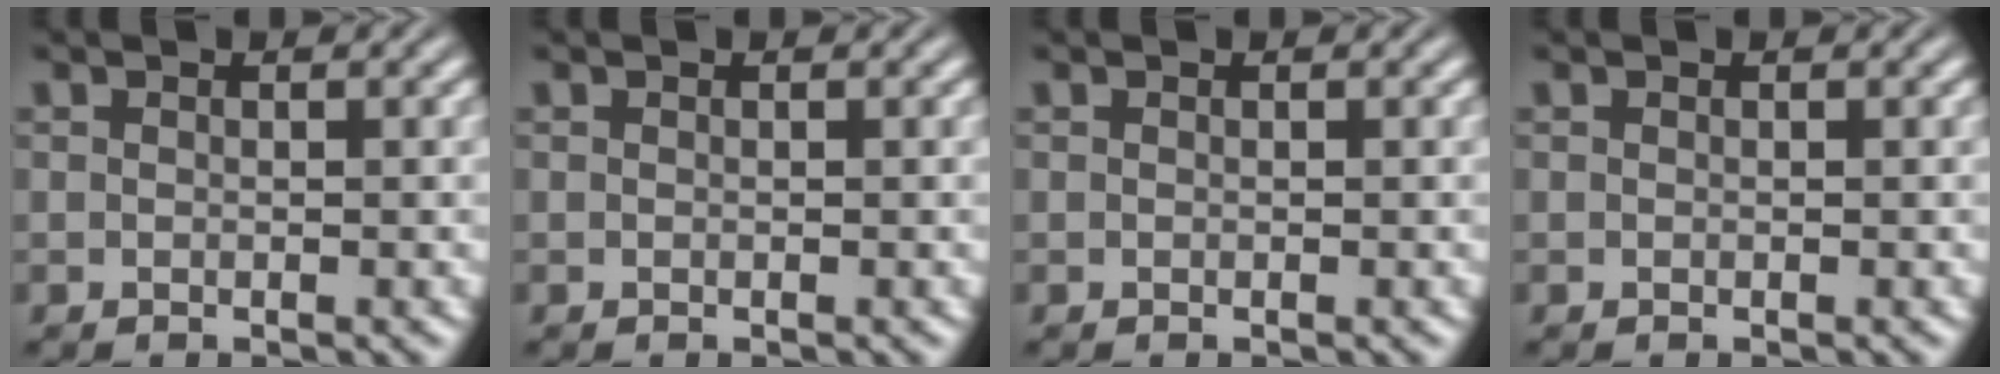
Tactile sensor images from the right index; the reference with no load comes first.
{"total": 0.0}
{"total": 0.0}
{"total": 0.0}